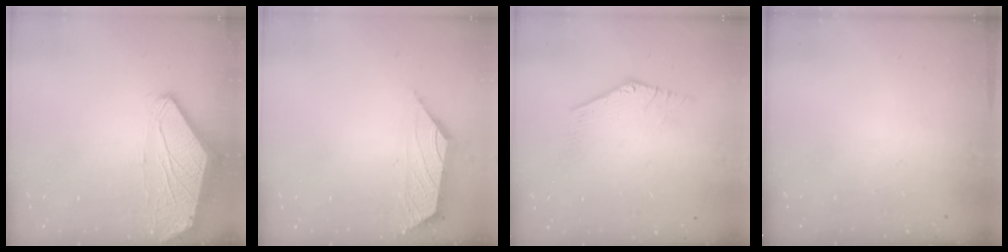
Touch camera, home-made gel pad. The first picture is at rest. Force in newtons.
{"total": 0.8, "press": 0.5, "slide": 0.6}
{"total": 0.0}
{"total": 0.0}